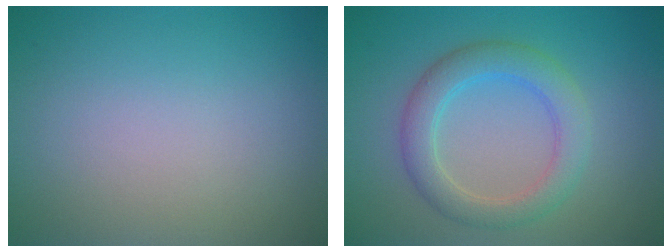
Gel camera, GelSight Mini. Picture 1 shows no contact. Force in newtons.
{"total": 4.1, "press": 4.1, "slide": 0.3}